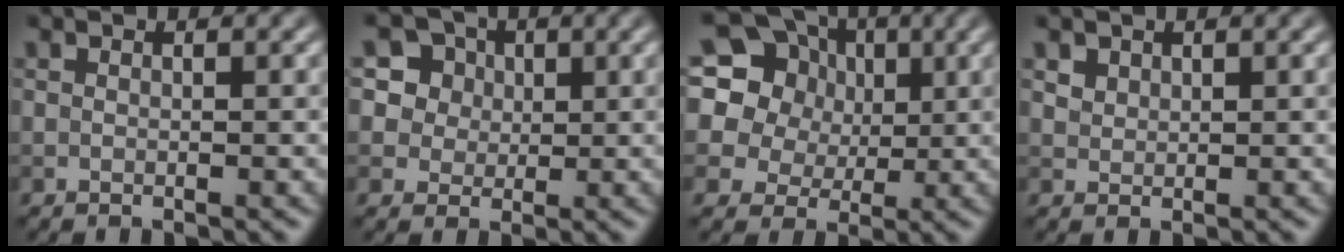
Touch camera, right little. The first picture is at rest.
{"total": 7.6, "force": [3.5, 6.3, 2.5], "torque": [-0.058, 0.020, 0.051]}
{"total": 19.4, "force": [7.8, 16.1, 7.6], "torque": [-0.205, 0.069, 0.108]}
{"total": 1.4, "force": [0.9, 1.0, 0.3], "torque": [-0.010, -0.009, 0.027]}